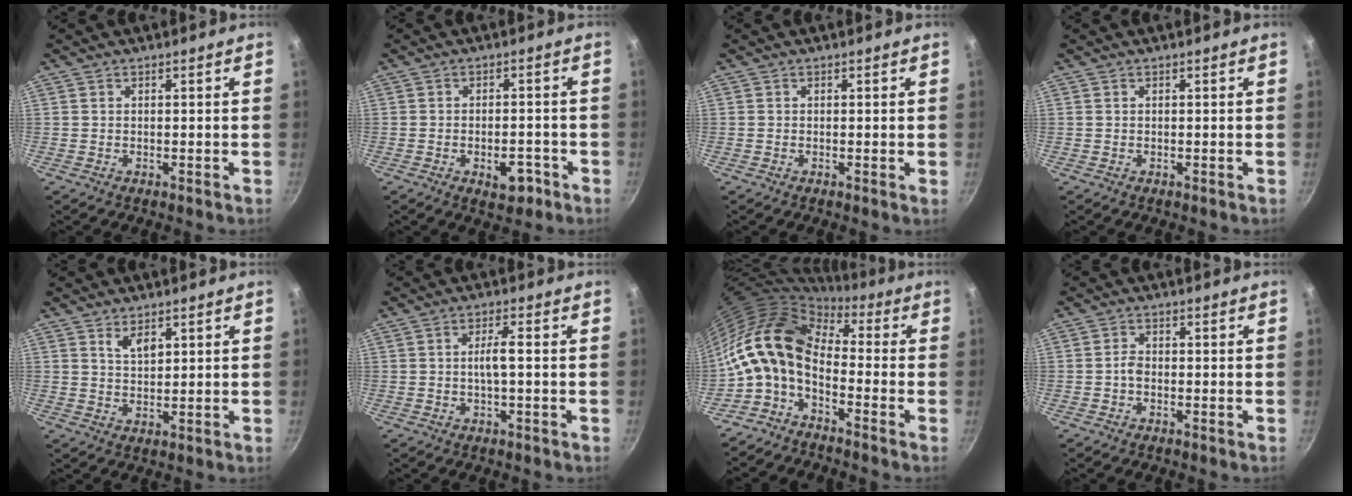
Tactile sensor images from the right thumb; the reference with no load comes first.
{"total": 5.3, "force": [-2.5, 2.9, 3.6], "torque": [-0.028, 0.016, -0.030]}
{"total": 0.5, "force": [0.0, 0.1, 0.5], "torque": [-0.008, -0.002, -0.002]}
{"total": 0.0}
{"total": 3.7, "force": [1.9, 1.9, 2.6], "torque": [-0.039, -0.014, 0.037]}
{"total": 3.2, "force": [-0.3, 0.5, 3.1], "torque": [-0.064, 0.012, -0.005]}
{"total": 13.8, "force": [-2.5, 8.4, 10.8], "torque": [-0.193, 0.040, -0.067]}
{"total": 1.7, "force": [-0.7, 1.0, 1.2], "torque": [-0.022, 0.011, -0.016]}